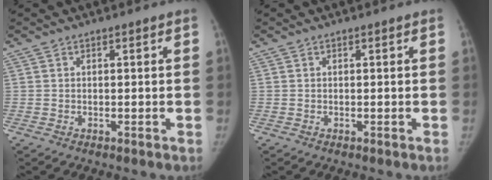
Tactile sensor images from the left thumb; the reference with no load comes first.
{"total": 0.0}